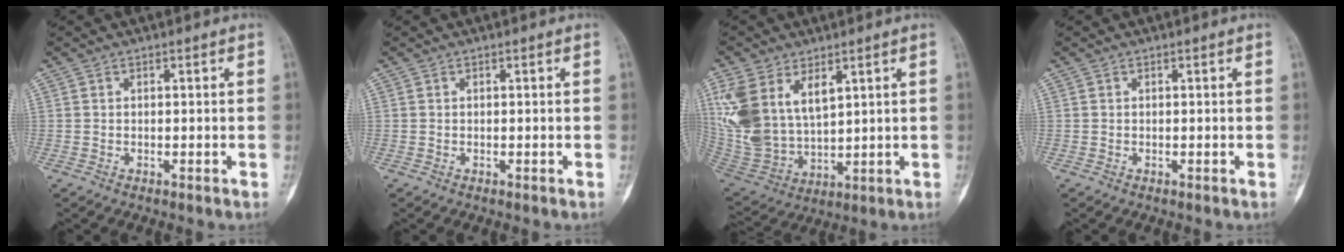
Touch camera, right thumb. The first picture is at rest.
{"total": 0.0}
{"total": 16.0, "force": [6.5, 9.7, 11.0], "torque": [-0.223, -0.019, 0.149]}
{"total": 0.0}